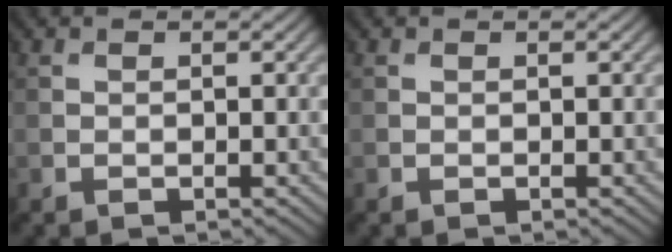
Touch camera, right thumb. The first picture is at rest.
{"total": 0.0}